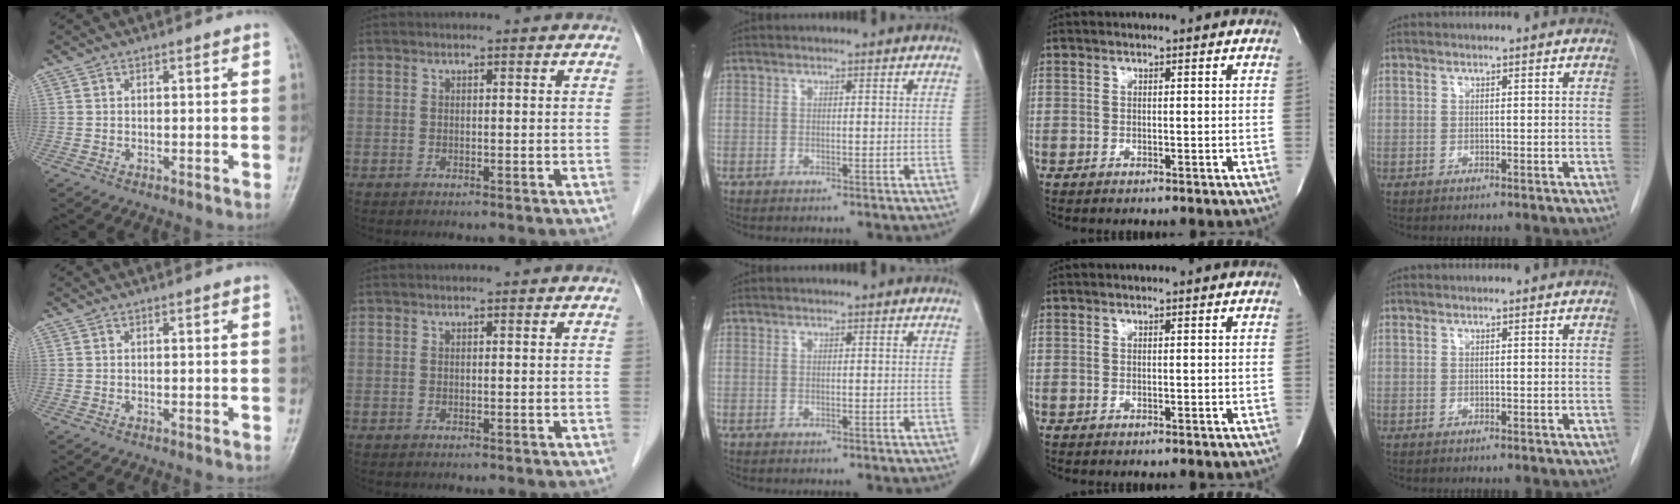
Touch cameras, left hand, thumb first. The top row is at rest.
{}